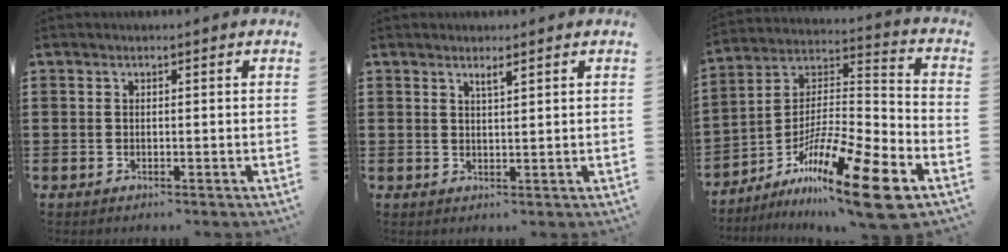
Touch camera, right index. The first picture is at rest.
{"total": 1.5, "force": [1.1, 0.1, 1.0], "torque": [-0.020, 0.001, 0.019]}
{"total": 17.9, "force": [-11.4, 2.2, 13.6], "torque": [-0.246, 0.028, -0.200]}